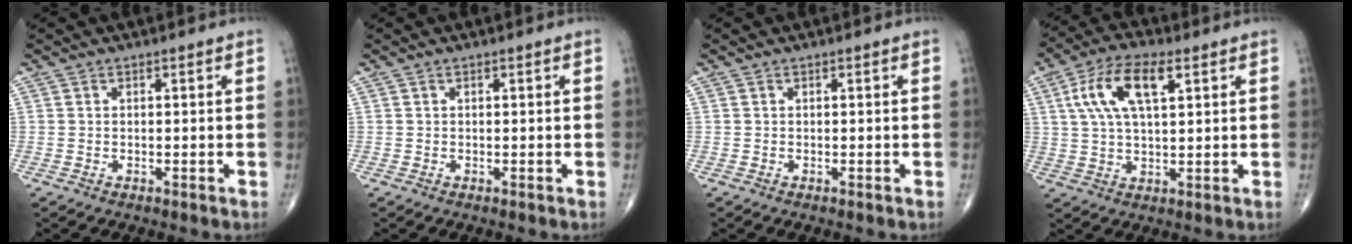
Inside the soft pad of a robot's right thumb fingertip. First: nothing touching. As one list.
[{"total": 0.0}, {"total": 0.0}, {"total": 11.5, "force": [4.0, 4.9, 9.6], "torque": [-0.190, 0.009, 0.073]}]